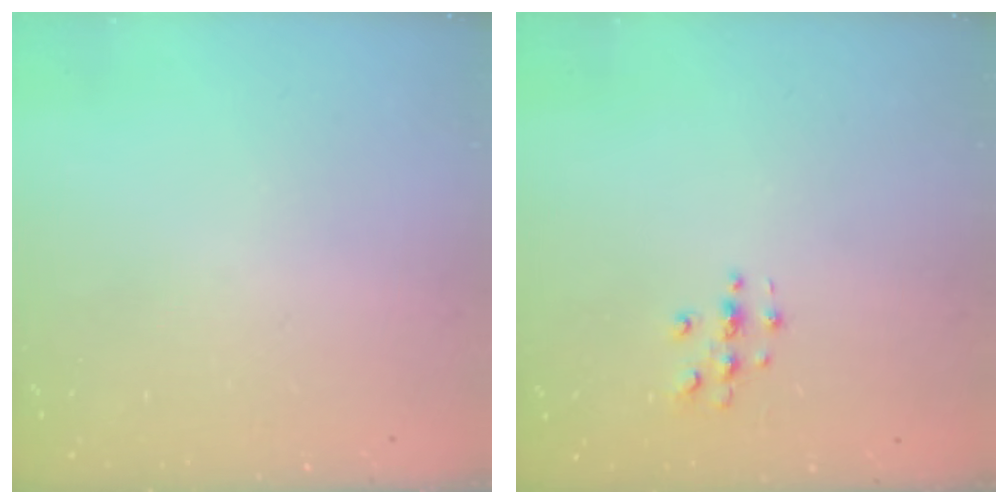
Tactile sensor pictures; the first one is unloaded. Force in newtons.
{"total": 2.7, "press": 2.7, "slide": 0.3}